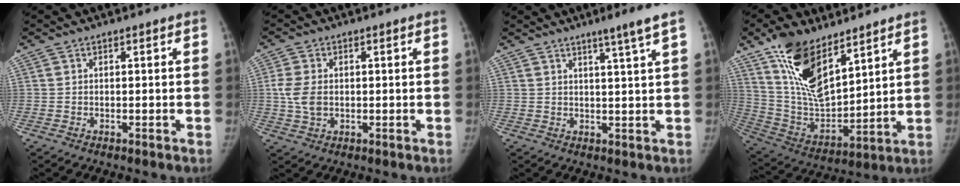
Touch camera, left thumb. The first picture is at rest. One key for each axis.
{"total": 5.5, "fx": 0.3, "fy": 3.9, "fz": 3.9, "tx": -0.082, "ty": 0.001, "tz": 0.008}
{"total": 4.8, "fx": 3.0, "fy": -1.0, "fz": 3.6, "tx": -0.056, "ty": -0.021, "tz": 0.047}
{"total": 18.2, "fx": 11.4, "fy": 7.9, "fz": 11.7, "tx": -0.182, "ty": -0.063, "tz": 0.229}